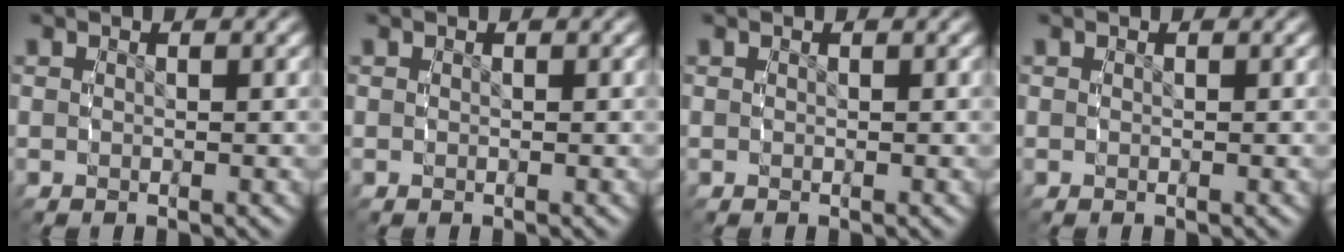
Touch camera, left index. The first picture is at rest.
{"total": 0.0}
{"total": 0.0}
{"total": 0.0}